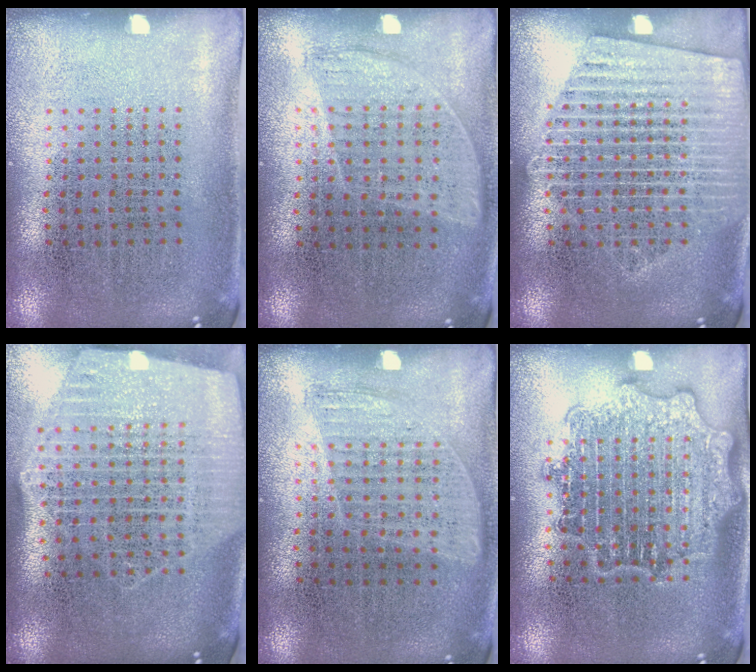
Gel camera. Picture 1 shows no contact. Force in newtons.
{"total": 0.9, "press": 0.8, "slide": 0.5}
{"total": 1.9, "press": 1.9, "slide": 0.3}
{"total": 2.6, "press": 2.2, "slide": 1.4}
{"total": 0.8, "press": 0.7, "slide": 0.4}
{"total": 2.8, "press": 2.8, "slide": 0.4}